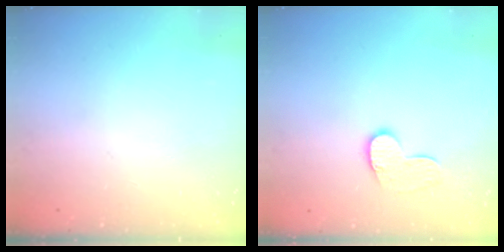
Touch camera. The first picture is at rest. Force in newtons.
{"total": 9.1, "press": 9.0, "slide": 0.6}